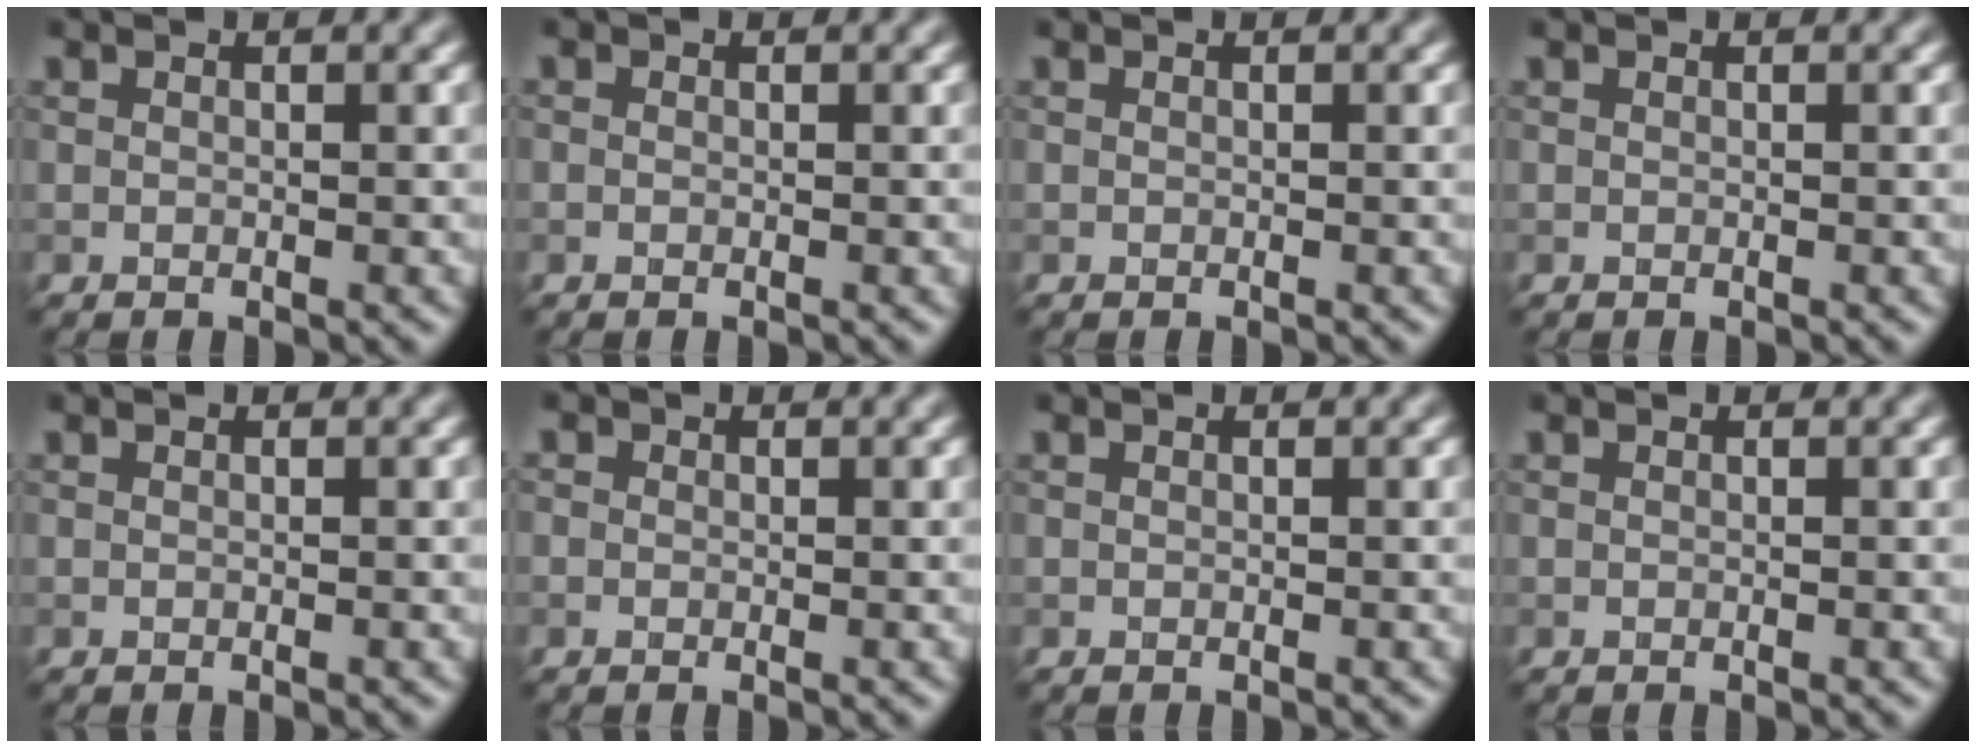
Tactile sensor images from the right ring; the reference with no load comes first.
{"total": 0.0}
{"total": 0.0}
{"total": 0.0}
{"total": 0.0}
{"total": 0.6, "force": [0.1, 0.6, 0.1], "torque": [0.000, -0.006, -0.003]}
{"total": 0.0}
{"total": 0.0}